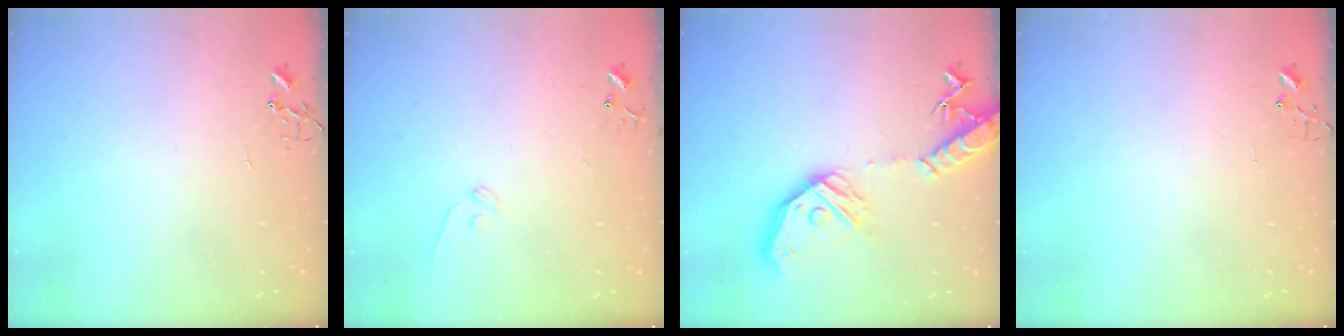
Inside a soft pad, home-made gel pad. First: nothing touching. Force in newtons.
{"total": 8.1, "press": 8.0, "slide": 0.8}
{"total": 21.3, "press": 21.1, "slide": 3.1}
{"total": 4.2, "press": 4.2, "slide": 0.4}